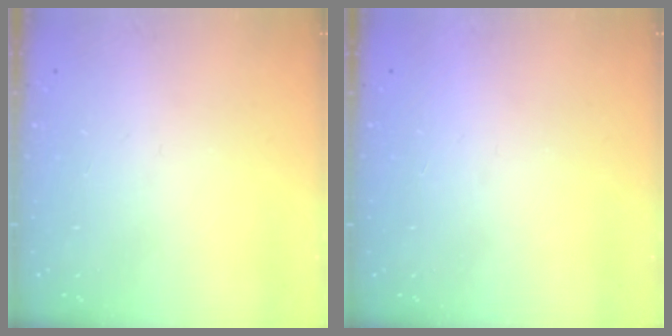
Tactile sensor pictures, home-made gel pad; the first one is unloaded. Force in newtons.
{"total": 1.6, "press": 1.5, "slide": 0.1}